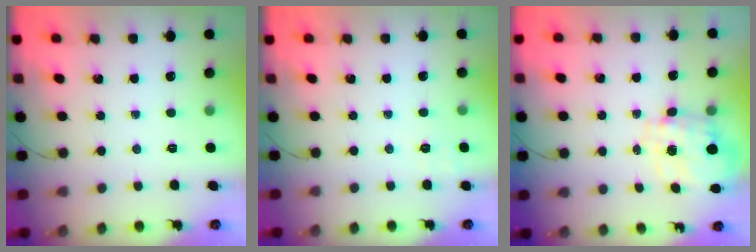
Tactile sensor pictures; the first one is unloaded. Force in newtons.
{"total": 7.2, "press": 6.9, "slide": 1.9}
{"total": 2.9, "press": 2.7, "slide": 1.1}